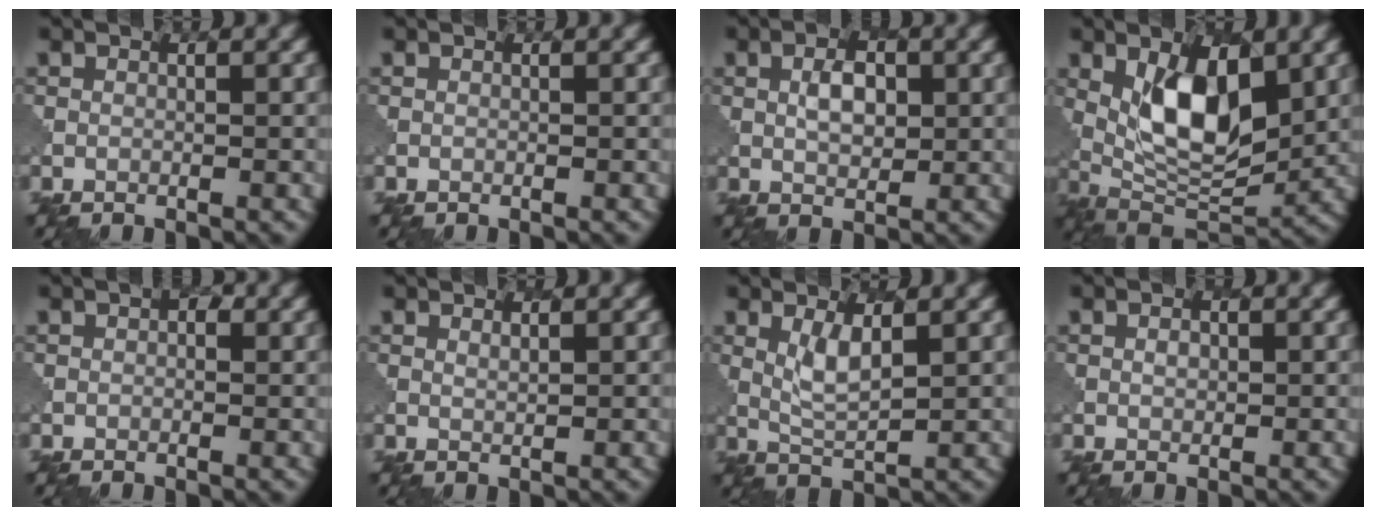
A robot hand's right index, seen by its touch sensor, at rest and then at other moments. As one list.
[{"total": 0.0}, {"total": 2.7, "force": [0.8, 1.6, 2.0], "torque": [-0.037, 0.001, 0.015]}, {"total": 8.4, "force": [2.1, 4.0, 7.1], "torque": [-0.125, -0.009, 0.039]}, {"total": 1.0, "force": [0.1, 0.7, 0.7], "torque": [-0.007, 0.001, 0.002]}, {"total": 0.8, "force": [0.8, 0.1, 0.3], "torque": [-0.004, -0.005, 0.016]}, {"total": 2.9, "force": [1.3, 0.8, 2.4], "torque": [-0.054, -0.007, 0.030]}, {"total": 1.0, "force": [0.2, 0.7, 0.7], "torque": [-0.010, -0.001, 0.006]}]